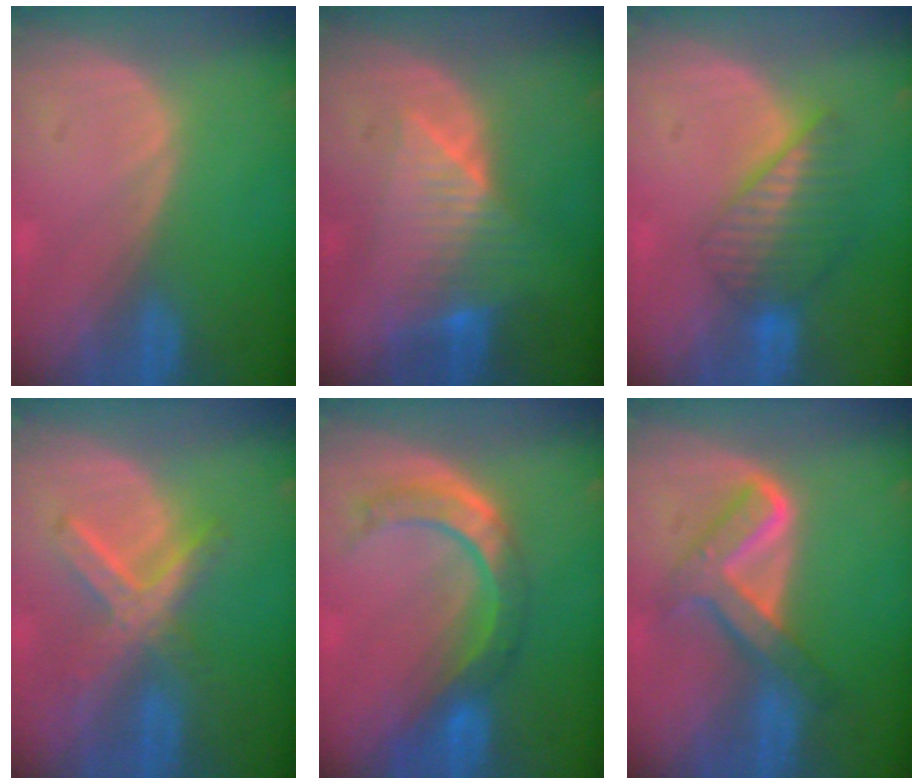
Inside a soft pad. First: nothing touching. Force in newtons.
{"total": 7.8, "press": 7.1, "slide": 3.0}
{"total": 6.6, "press": 5.9, "slide": 2.9}
{"total": 7.0, "press": 6.2, "slide": 3.2}
{"total": 7.9, "press": 7.2, "slide": 3.3}
{"total": 6.9, "press": 6.8, "slide": 0.7}